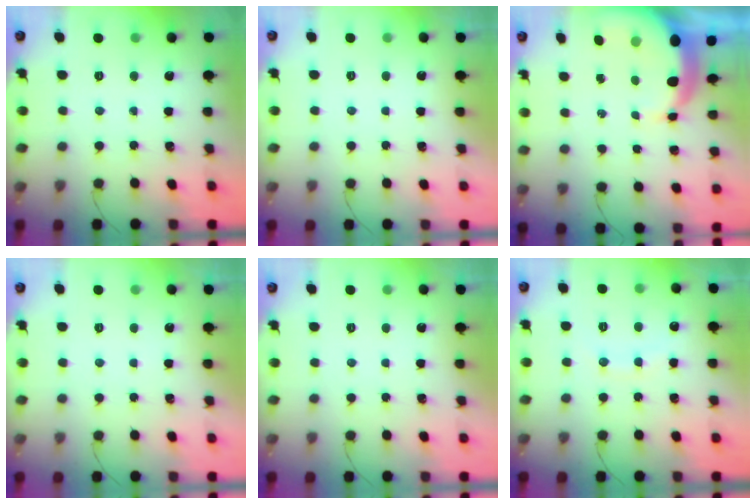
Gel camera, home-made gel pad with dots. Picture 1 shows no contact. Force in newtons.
{"total": 3.0, "press": 3.0, "slide": 0.1}
{"total": 8.5, "press": 8.4, "slide": 1.5}
{"total": 2.9, "press": 2.9, "slide": 0.1}
{"total": 3.0, "press": 3.0, "slide": 0.1}
{"total": 8.4, "press": 8.2, "slide": 1.6}